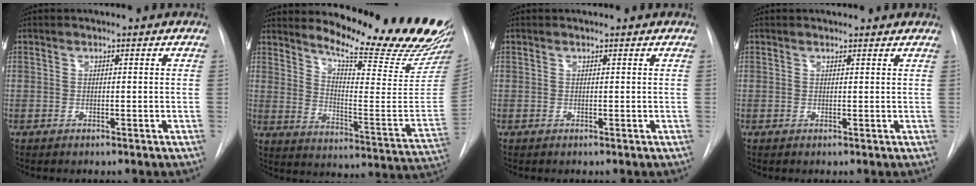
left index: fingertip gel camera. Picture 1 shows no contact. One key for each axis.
{"total": 21.1, "fx": 19.3, "fy": 0.3, "fz": 8.4, "tx": -0.130, "ty": -0.128, "tz": 0.250}
{"total": 0.9, "fx": 0.9, "fy": 0.2, "fz": 0.1, "tx": -0.009, "ty": 0.007, "tz": 0.008}
{"total": 3.3, "fx": 3.1, "fy": 0.8, "fz": 0.5, "tx": -0.010, "ty": 0.011, "tz": 0.028}